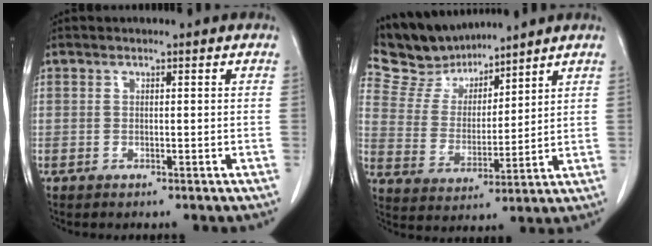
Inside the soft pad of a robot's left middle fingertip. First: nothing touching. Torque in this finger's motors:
{"motor_torque": [0.06, -0.30, -0.08, -0.07]}